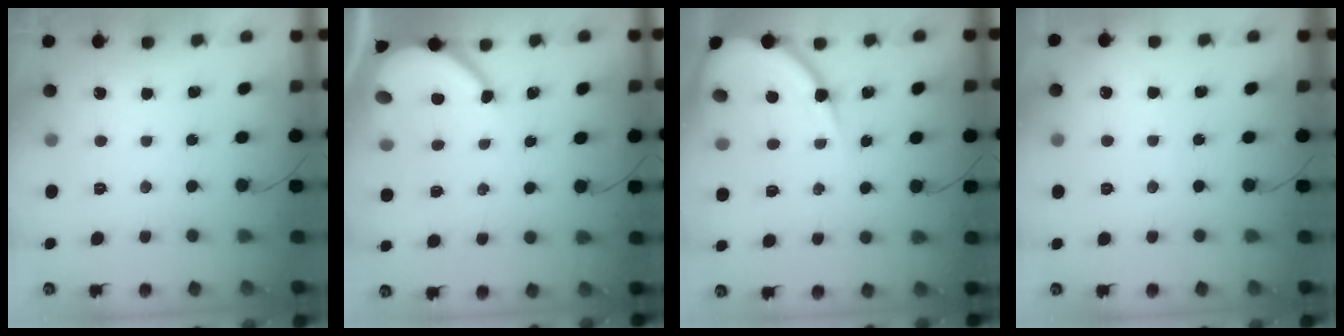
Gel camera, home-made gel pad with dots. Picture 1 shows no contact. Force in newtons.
{"total": 8.1, "press": 8.1, "slide": 0.4}
{"total": 10.9, "press": 10.9, "slide": 1.3}
{"total": 2.7, "press": 2.7, "slide": 0.3}